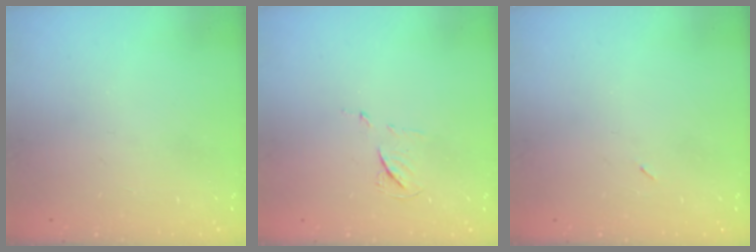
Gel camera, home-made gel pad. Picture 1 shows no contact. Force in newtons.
{"total": 5.6, "press": 5.6, "slide": 0.8}
{"total": 2.2, "press": 2.1, "slide": 0.9}